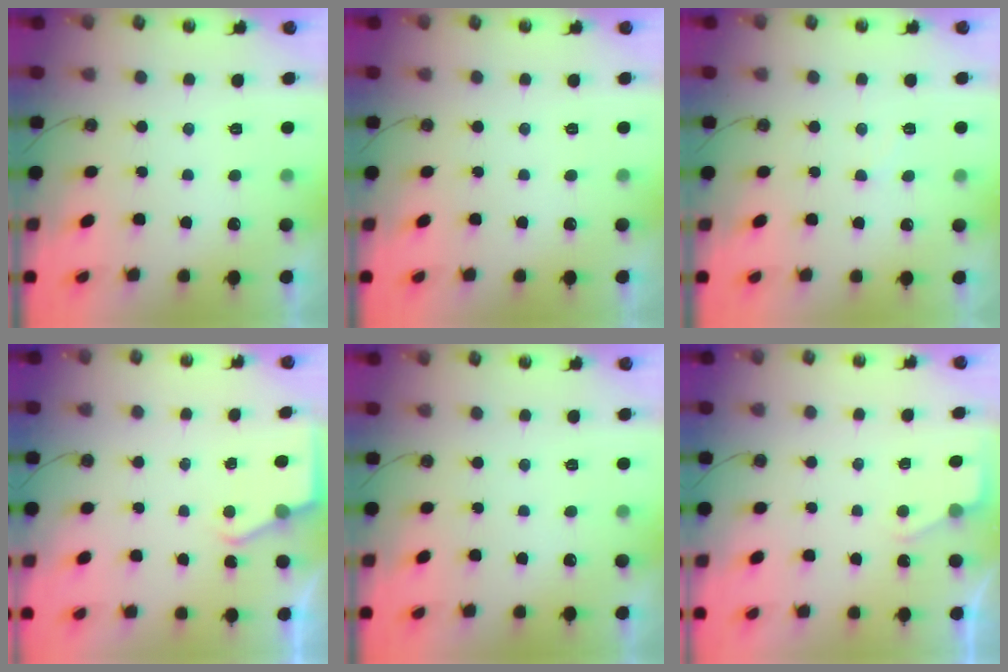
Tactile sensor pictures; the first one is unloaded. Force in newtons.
{"total": 0.0}
{"total": 6.5, "press": 6.4, "slide": 0.7}
{"total": 3.6, "press": 3.6, "slide": 0.5}
{"total": 0.0}
{"total": 2.4, "press": 2.4, "slide": 0.4}